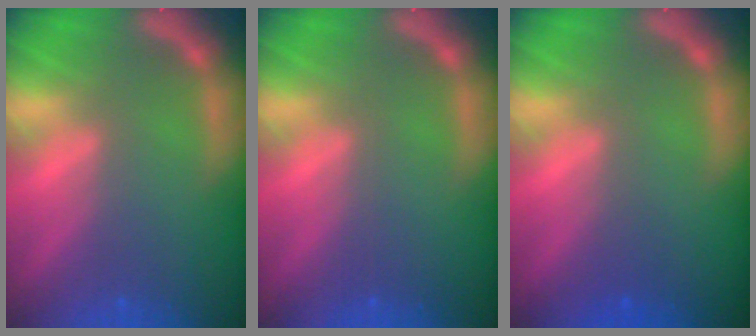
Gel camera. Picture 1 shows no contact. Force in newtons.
{"total": 0.0}
{"total": 0.9}